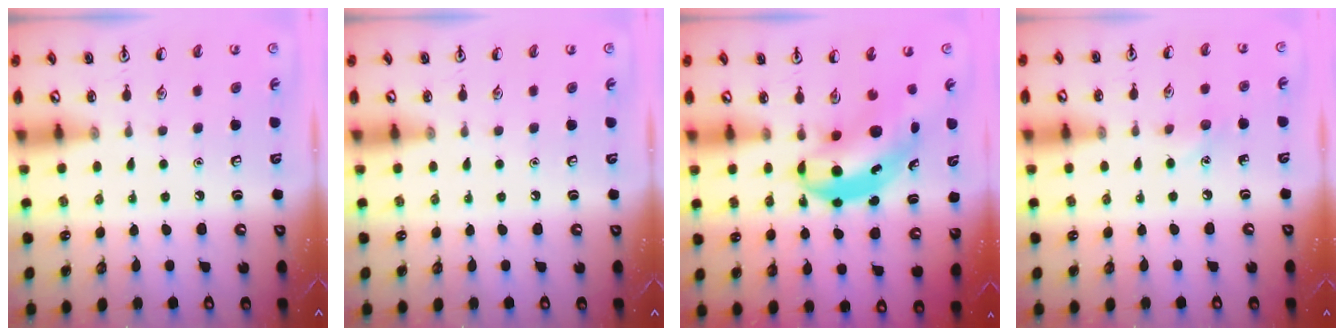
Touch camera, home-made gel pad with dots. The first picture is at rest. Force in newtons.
{"total": 0.0}
{"total": 6.6, "press": 6.5, "slide": 1.5}
{"total": 5.7, "press": 5.4, "slide": 1.8}